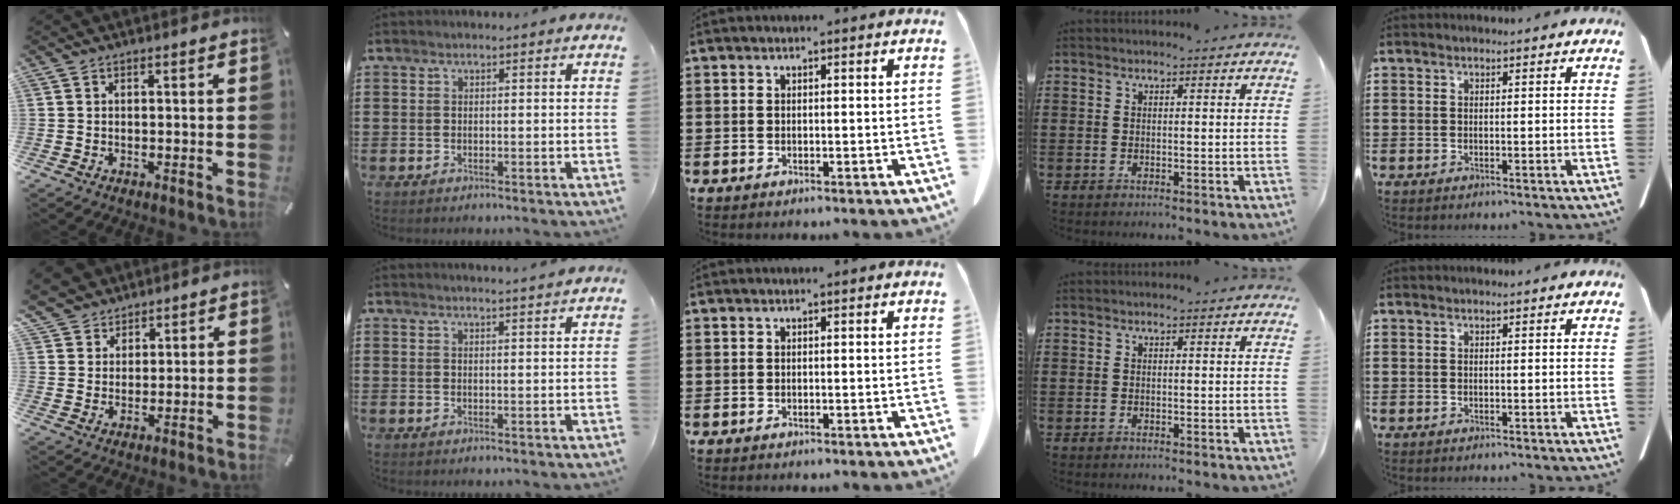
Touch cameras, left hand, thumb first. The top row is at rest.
{"thumb": {"total": 6.3, "force": [4.7, 4.2, -0.2], "torque": [-0.015, -0.025, 0.092]}, "index": {"total": 1.7, "force": [1.6, -0.4, 0.3], "torque": [-0.008, -0.001, 0.032]}}